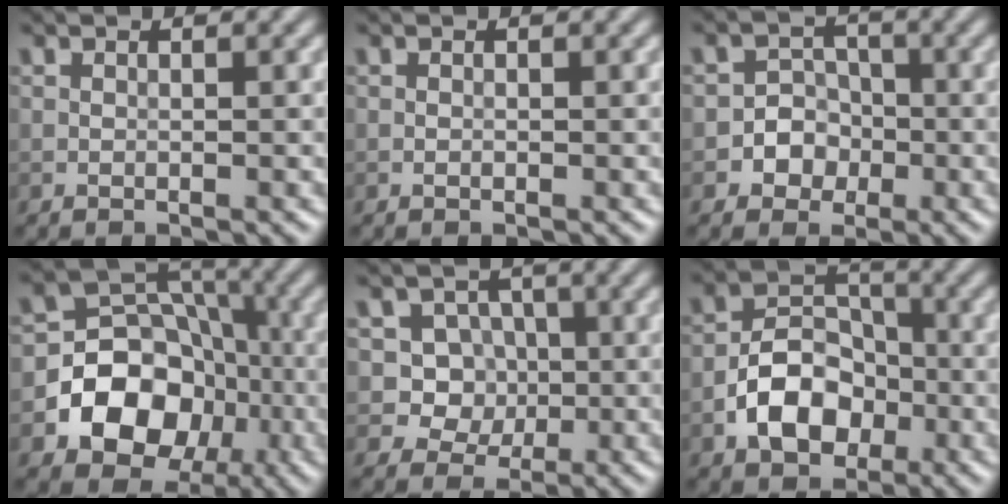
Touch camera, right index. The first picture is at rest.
{"total": 0.0}
{"total": 3.1, "force": [-1.1, 2.8, 0.7], "torque": [0.017, 0.009, -0.037]}
{"total": 9.6, "force": [-2.8, 7.8, 4.8], "torque": [-0.054, 0.003, -0.073]}
{"total": 4.8, "force": [0.3, 4.4, 1.9], "torque": [-0.010, 0.007, -0.003]}
{"total": 5.9, "force": [-2.3, 4.1, 3.6], "torque": [-0.052, 0.003, -0.044]}